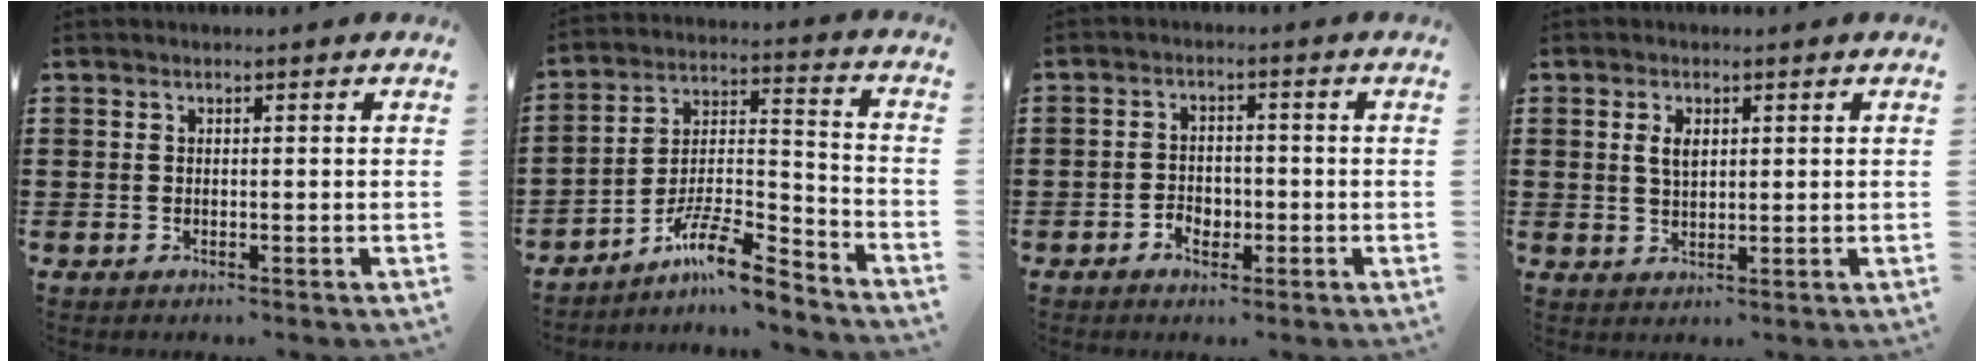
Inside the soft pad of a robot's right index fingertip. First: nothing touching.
{"total": 10.2, "force": [-8.0, 1.9, 6.0], "torque": [-0.114, 0.010, -0.156]}
{"total": 2.9, "force": [-1.5, 2.0, 1.5], "torque": [-0.031, 0.002, -0.030]}
{"total": 2.8, "force": [0.8, 1.5, 2.2], "torque": [-0.048, 0.006, 0.014]}